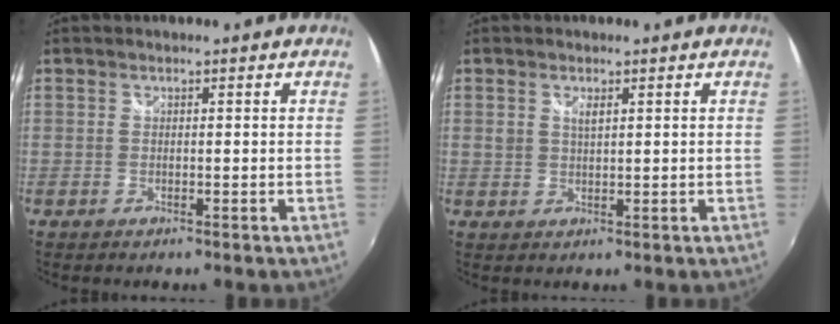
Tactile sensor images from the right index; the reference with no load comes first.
{"total": 1.8, "force": [0.9, 0.8, 1.3], "torque": [-0.024, -0.001, 0.015]}